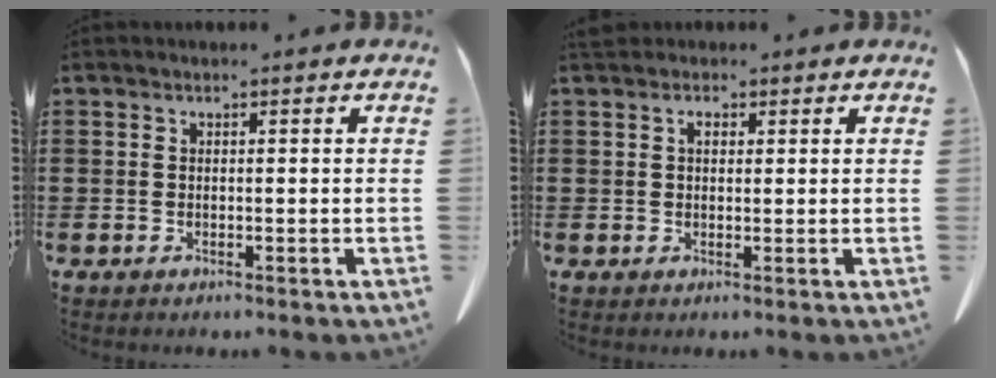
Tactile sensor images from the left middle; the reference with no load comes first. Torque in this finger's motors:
{"motor_torque": [0.09, 0.07, 0.01, 0.00]}